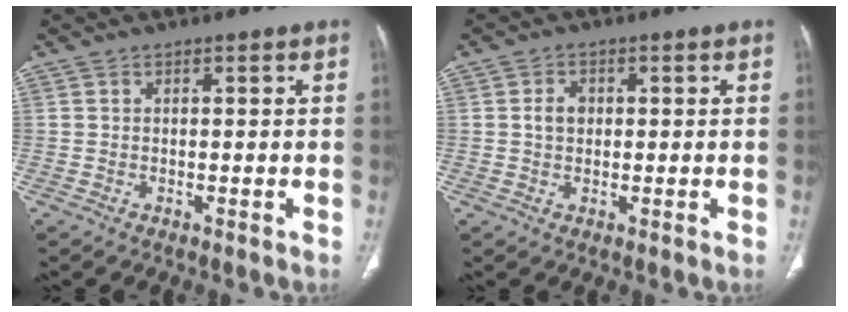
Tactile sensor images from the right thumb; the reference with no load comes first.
{"total": 3.0, "force": [0.4, 2.3, 1.9], "torque": [-0.030, 0.007, 0.005]}